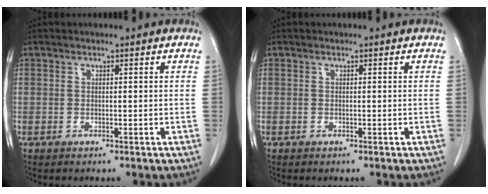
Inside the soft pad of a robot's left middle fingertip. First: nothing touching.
{"total": 0.0}